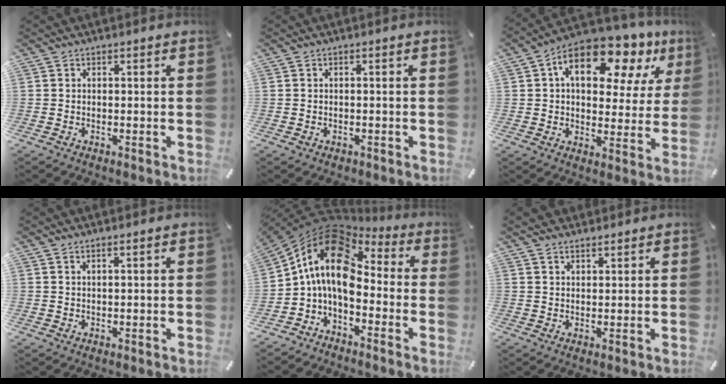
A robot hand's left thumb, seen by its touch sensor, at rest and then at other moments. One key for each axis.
{"total": 0.9, "fx": -0.3, "fy": 0.7, "fz": 0.4, "tx": -0.008, "ty": 0.003, "tz": -0.007}
{"total": 17.1, "fx": 9.4, "fy": 9.4, "fz": 10.8, "tx": -0.162, "ty": -0.049, "tz": 0.156}
{"total": 0.9, "fx": 0.6, "fy": 0.0, "fz": 0.7, "tx": -0.015, "ty": -0.003, "tz": 0.011}
{"total": 13.5, "fx": 0.0, "fy": 8.6, "fz": 10.3, "tx": -0.210, "ty": 0.001, "tz": -0.005}
{"total": 2.4, "fx": 2.0, "fy": 1.1, "fz": 0.8, "tx": -0.019, "ty": -0.003, "tz": 0.037}